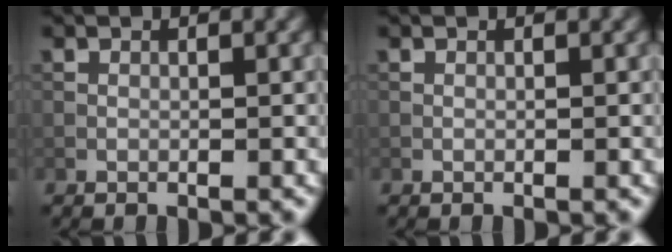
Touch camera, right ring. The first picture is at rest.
{"total": 0.0}